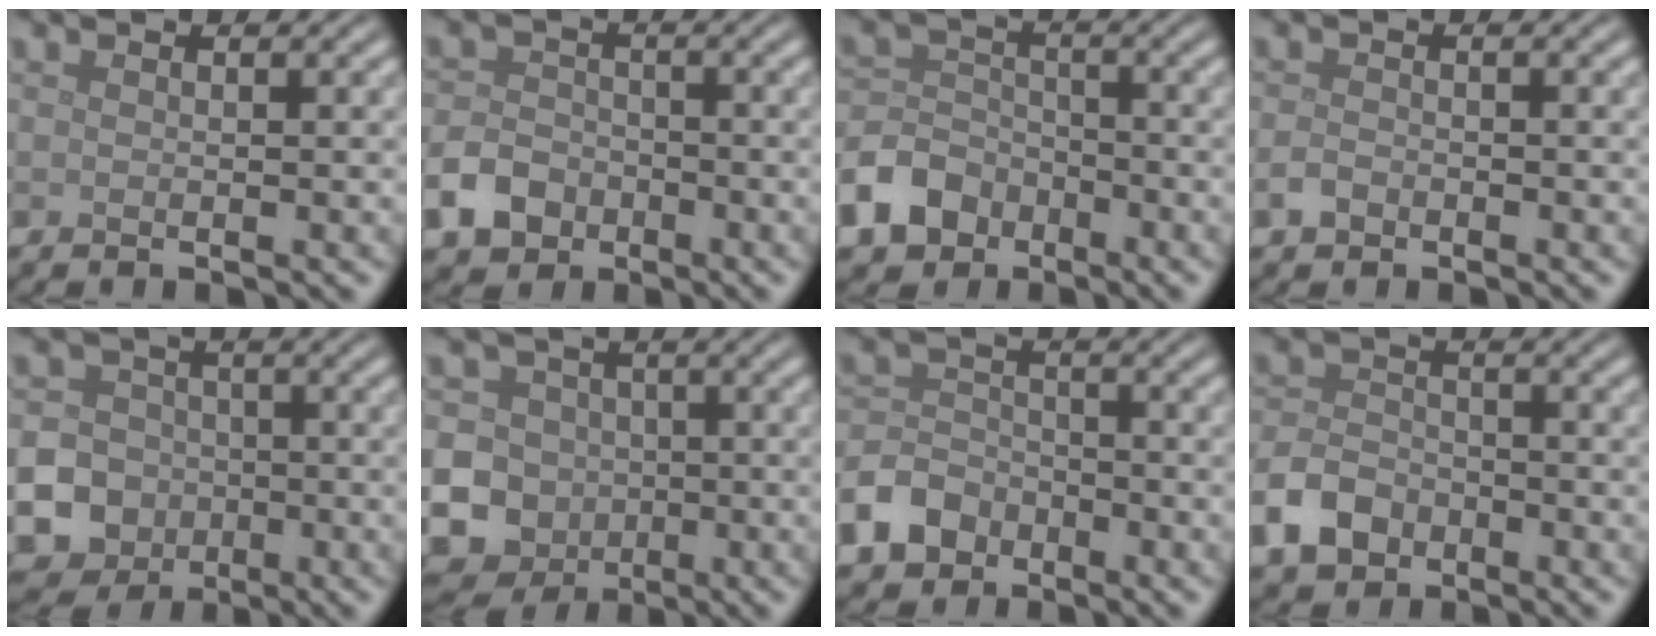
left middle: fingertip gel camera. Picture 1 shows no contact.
{"total": 3.9, "force": [-2.1, 2.9, 1.6], "torque": [-0.035, -0.002, -0.044]}
{"total": 5.6, "force": [-3.4, 4.0, 1.9], "torque": [-0.034, 0.001, -0.077]}
{"total": 1.1, "force": [-0.7, 0.7, 0.5], "torque": [-0.011, 0.000, -0.016]}
{"total": 18.8, "force": [-6.9, 17.1, 3.8], "torque": [-0.120, -0.056, -0.147]}
{"total": 16.8, "force": [-4.5, 15.5, 4.5], "torque": [-0.117, -0.025, -0.107]}
{"total": 4.5, "force": [-2.7, 3.2, 1.6], "torque": [-0.033, -0.001, -0.059]}
{"total": 4.2, "force": [-2.3, 2.9, 1.9], "torque": [-0.042, -0.001, -0.051]}